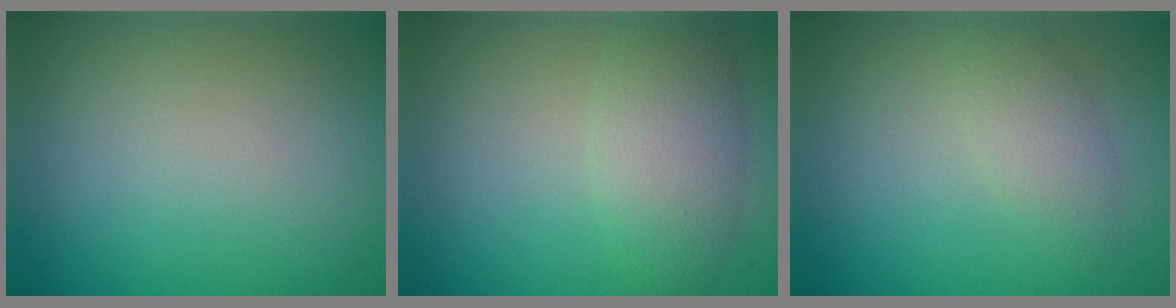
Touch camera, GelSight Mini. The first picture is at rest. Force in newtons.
{"total": 3.9, "press": 3.9, "slide": 0.1}
{"total": 2.1, "press": 2.1, "slide": 0.1}